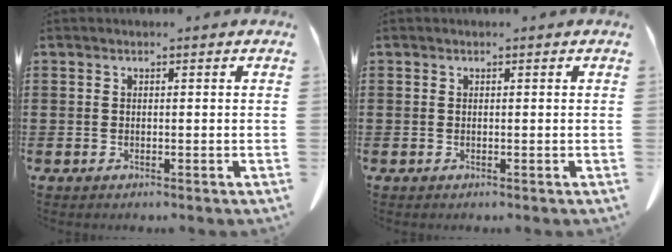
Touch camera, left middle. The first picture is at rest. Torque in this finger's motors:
{"motor_torque": [-0.96, 0.94, 0.03, 0.00]}